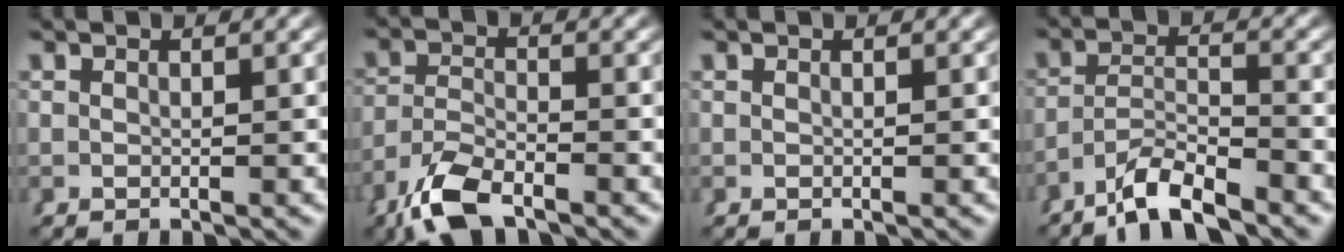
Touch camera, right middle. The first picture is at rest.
{"total": 4.6, "force": [-3.3, 1.5, 2.7], "torque": [-0.049, -0.013, -0.052]}
{"total": 0.0}
{"total": 4.6, "force": [-3.5, 1.1, 2.8], "torque": [-0.036, -0.001, -0.061]}